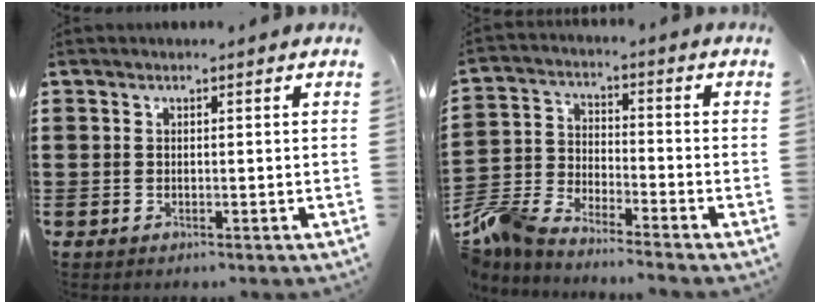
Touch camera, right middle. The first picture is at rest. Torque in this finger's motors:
{"motor_torque": [1.37, -0.76, 0.34, 0.21]}